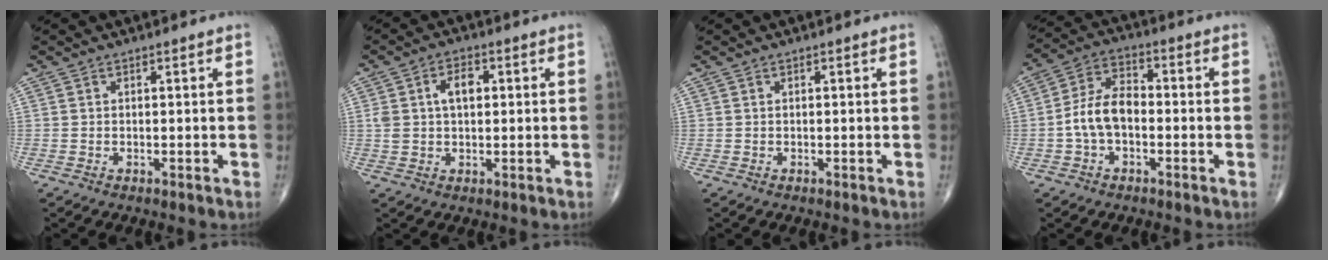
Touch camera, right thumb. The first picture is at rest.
{"total": 6.1, "force": [1.2, 3.7, 4.7], "torque": [-0.082, 0.014, 0.022]}
{"total": 0.0}
{"total": 8.6, "force": [-1.6, 5.2, 6.7], "torque": [-0.126, 0.031, -0.039]}